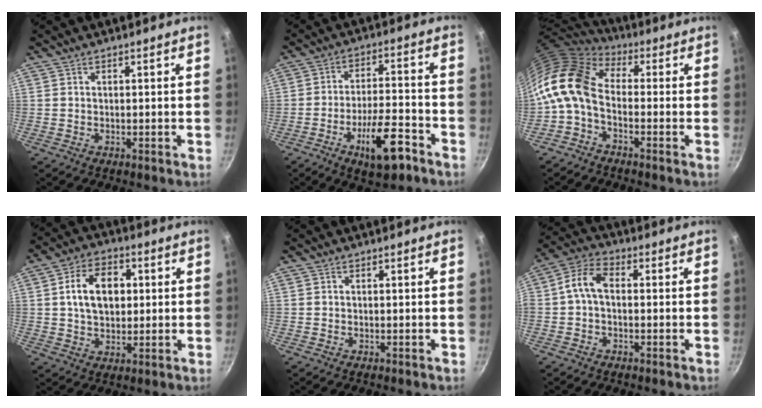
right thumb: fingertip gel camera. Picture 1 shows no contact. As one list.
[{"total": 12.1, "force": [-6.4, 4.1, 9.4], "torque": [-0.142, 0.039, -0.099]}, {"total": 12.8, "force": [-2.0, 8.0, 9.8], "torque": [-0.190, 0.034, -0.061]}, {"total": 11.1, "force": [1.8, 7.6, 7.9], "torque": [-0.111, 0.010, 0.026]}, {"total": 0.0}, {"total": 6.6, "force": [-0.2, 4.2, 5.1], "torque": [-0.099, 0.029, -0.019]}]